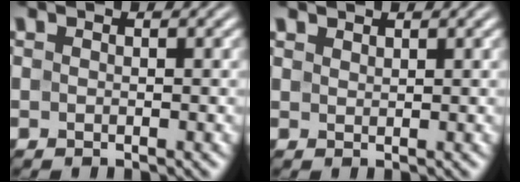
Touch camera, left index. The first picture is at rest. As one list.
[{"total": 0.9, "force": [0.9, 0.2, 0.1], "torque": [-0.002, 0.000, 0.020]}]